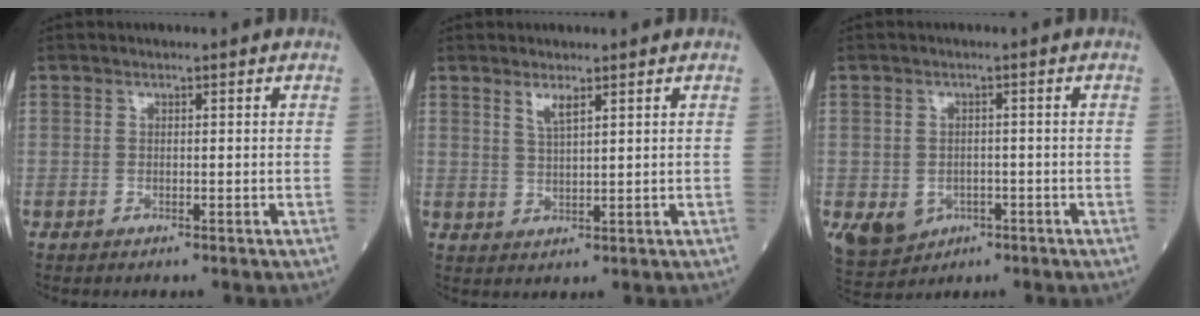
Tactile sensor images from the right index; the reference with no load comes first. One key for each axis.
{"total": 2.5, "fx": 1.7, "fy": 0.2, "fz": 1.9, "tx": -0.041, "ty": -0.004, "tz": 0.035}
{"total": 7.6, "fx": -3.1, "fy": 6.2, "fz": 3.1, "tx": -0.062, "ty": 0.004, "tz": -0.038}